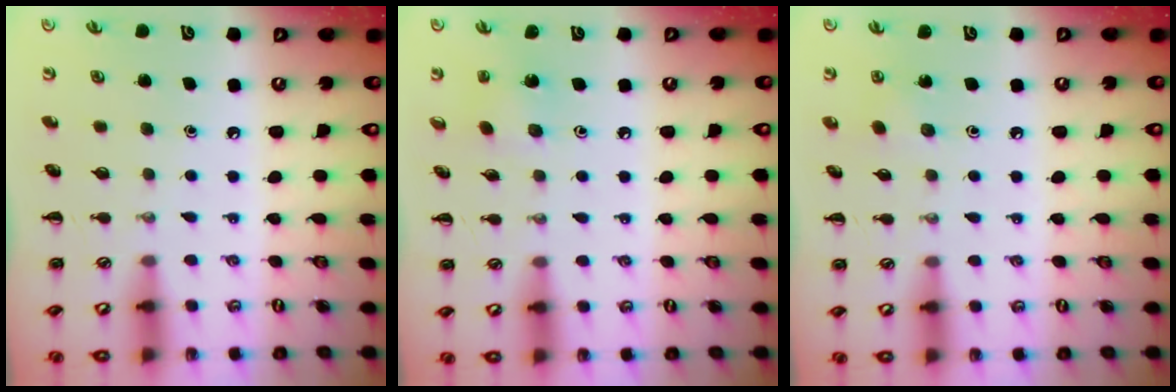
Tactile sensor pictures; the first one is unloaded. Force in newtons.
{"total": 1.5, "press": 1.4, "slide": 0.5}
{"total": 2.4, "press": 2.3, "slide": 0.6}